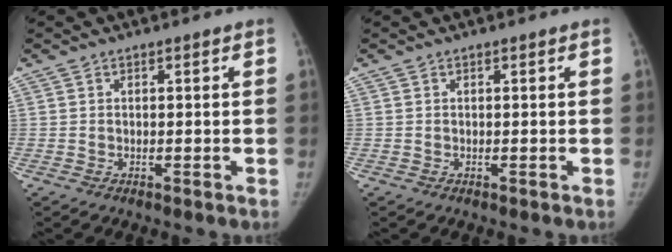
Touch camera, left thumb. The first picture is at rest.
{"total": 0.0}